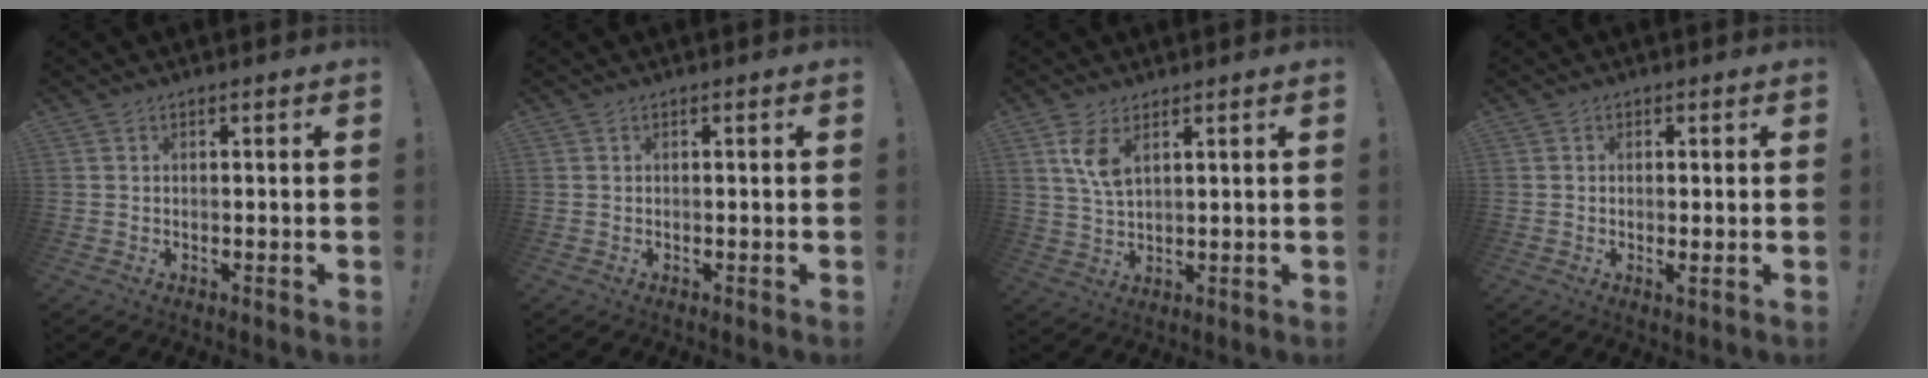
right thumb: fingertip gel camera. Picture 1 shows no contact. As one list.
[{"total": 0.0}, {"total": 6.6, "force": [3.5, 2.8, 4.8], "torque": [-0.093, -0.017, 0.061]}, {"total": 1.9, "force": [0.2, 0.2, 1.9], "torque": [-0.028, -0.004, 0.003]}]